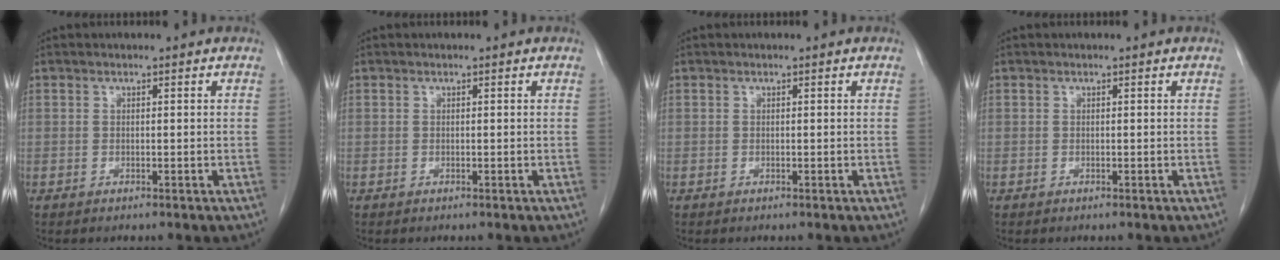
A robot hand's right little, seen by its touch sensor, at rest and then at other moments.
{"total": 0.0}
{"total": 0.0}
{"total": 0.0}